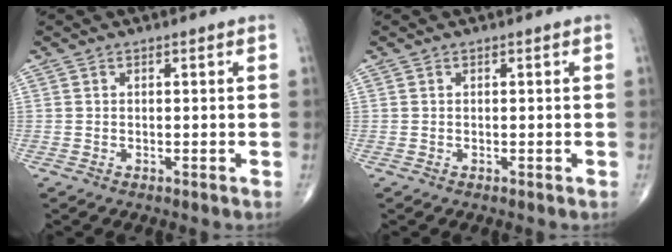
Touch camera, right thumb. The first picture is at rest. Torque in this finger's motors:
{"motor_torque": [0.00, 0.00, -0.08, -0.01, -0.02]}